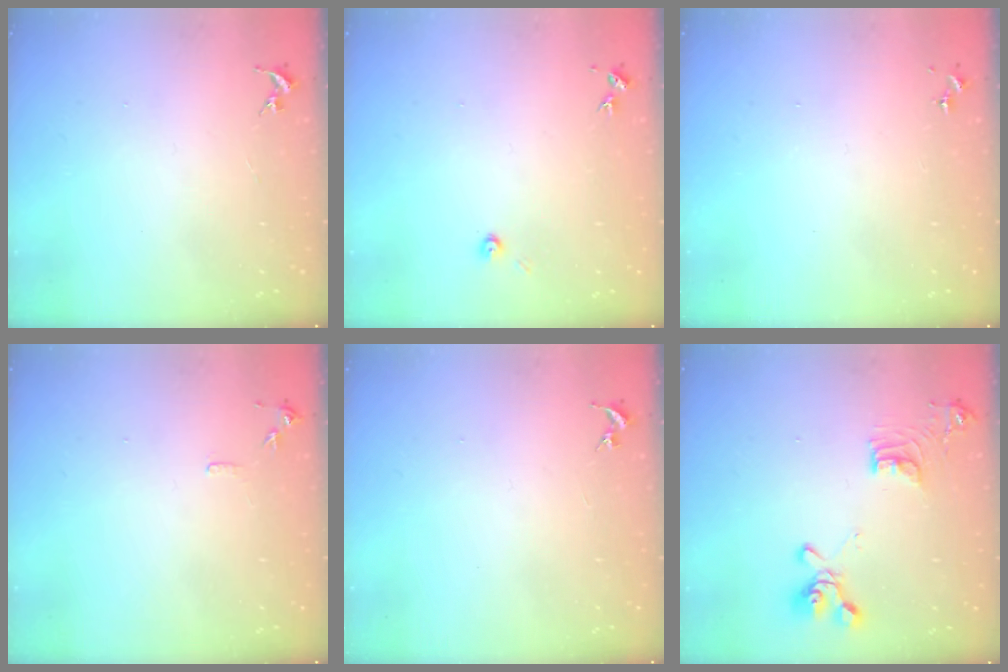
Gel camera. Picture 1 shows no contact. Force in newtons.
{"total": 4.3, "press": 4.2, "slide": 0.6}
{"total": 0.0}
{"total": 6.1, "press": 6.0, "slide": 0.7}
{"total": 0.0}
{"total": 14.5, "press": 14.4, "slide": 1.7}